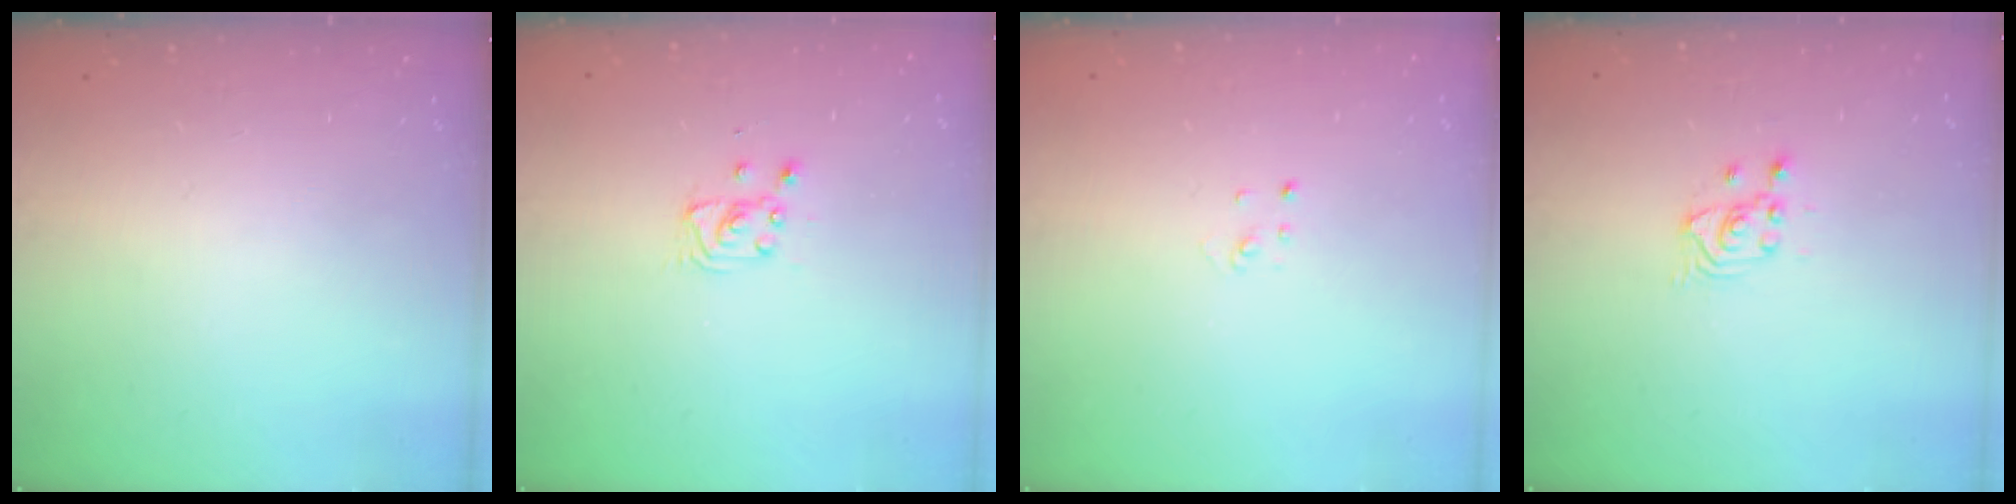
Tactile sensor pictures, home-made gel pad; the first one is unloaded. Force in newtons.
{"total": 2.9, "press": 2.9, "slide": 0.4}
{"total": 2.0, "press": 2.0, "slide": 0.1}
{"total": 2.6, "press": 2.6, "slide": 0.1}